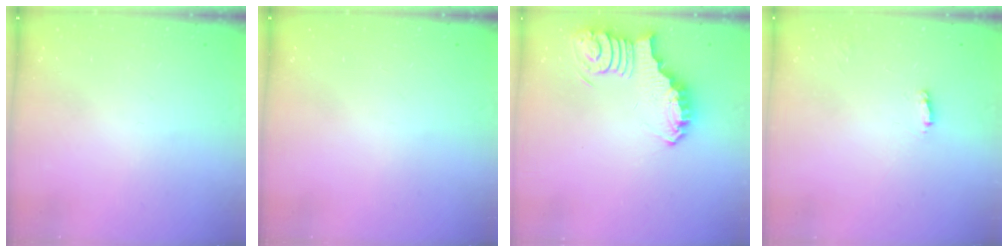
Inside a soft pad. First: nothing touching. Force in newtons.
{"total": 0.0}
{"total": 3.8, "press": 3.8, "slide": 0.6}
{"total": 2.2, "press": 2.2, "slide": 0.1}